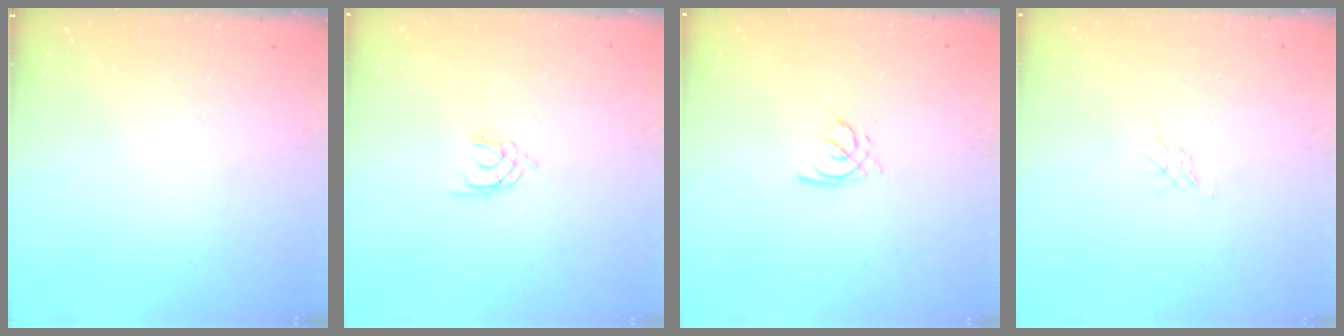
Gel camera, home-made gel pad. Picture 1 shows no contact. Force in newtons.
{"total": 1.6, "press": 1.6, "slide": 0.3}
{"total": 2.6, "press": 2.6, "slide": 0.2}
{"total": 1.4, "press": 1.4, "slide": 0.2}